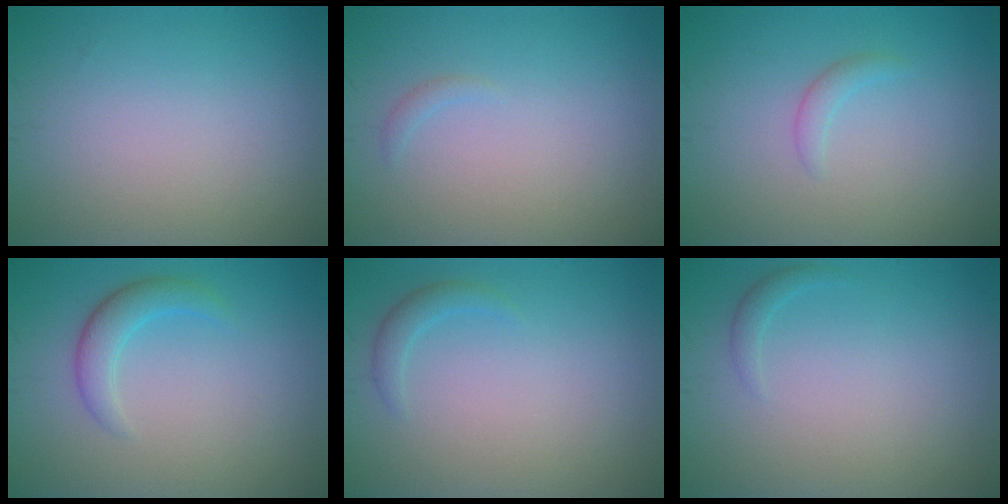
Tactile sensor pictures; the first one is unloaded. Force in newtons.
{"total": 0.6, "press": 0.6, "slide": 0.1}
{"total": 1.0, "press": 1.0, "slide": 0.1}
{"total": 2.5, "press": 2.5, "slide": 0.0}
{"total": 1.3, "press": 1.3, "slide": 0.2}
{"total": 0.9, "press": 0.9, "slide": 0.0}